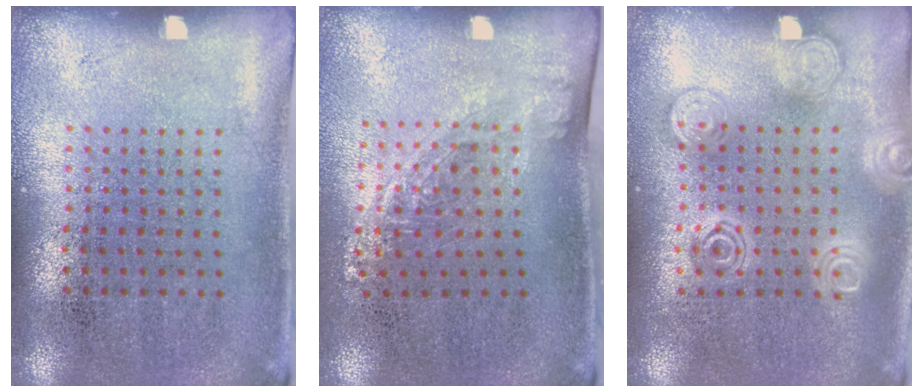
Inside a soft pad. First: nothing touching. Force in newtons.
{"total": 1.3, "press": 1.0, "slide": 0.9}
{"total": 2.7, "press": 2.7, "slide": 0.4}